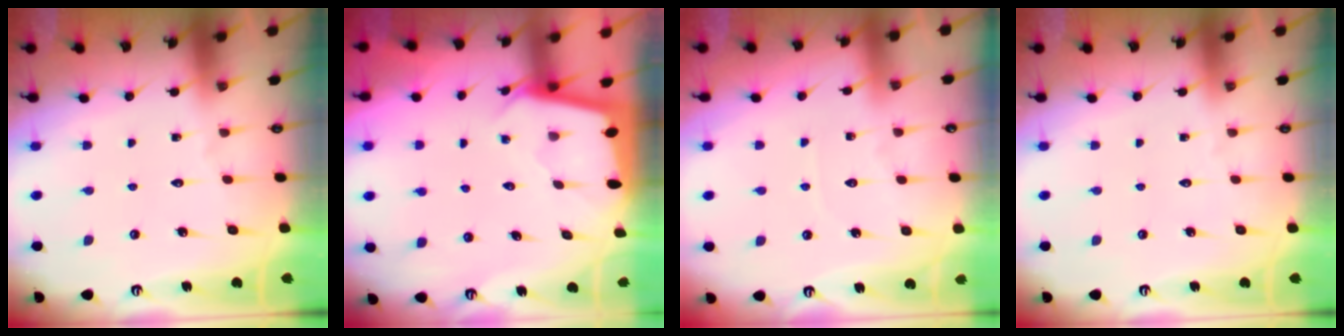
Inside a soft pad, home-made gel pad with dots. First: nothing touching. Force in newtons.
{"total": 2.0, "press": 2.0, "slide": 0.2}
{"total": 2.3, "press": 2.3, "slide": 0.3}
{"total": 0.0}